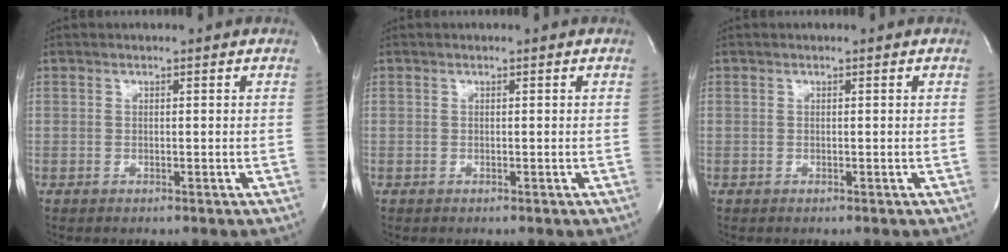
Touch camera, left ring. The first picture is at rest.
{"total": 0.0}
{"total": 0.0}